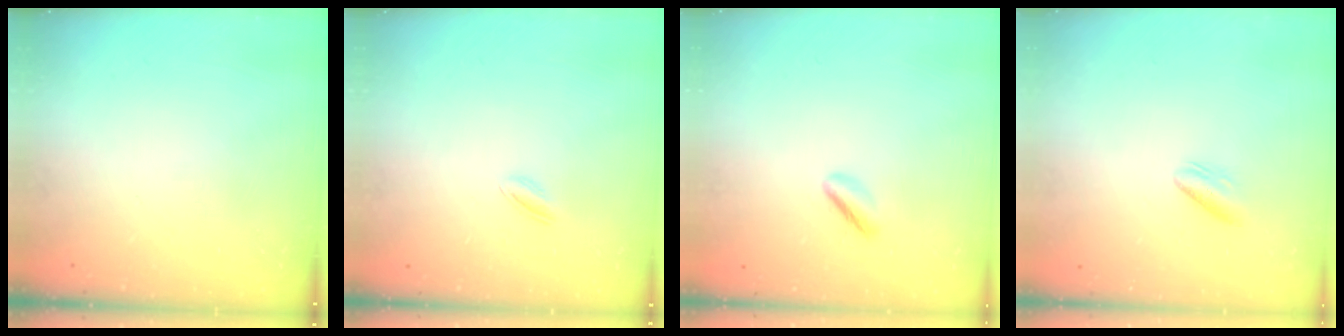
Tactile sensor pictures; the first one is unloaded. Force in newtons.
{"total": 2.3, "press": 2.2, "slide": 0.7}
{"total": 1.7, "press": 1.6, "slide": 0.7}
{"total": 4.4, "press": 4.1, "slide": 1.5}